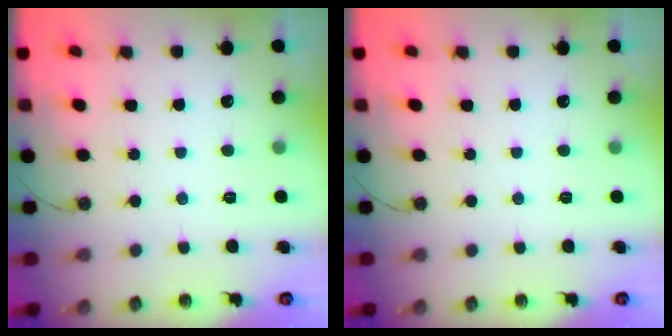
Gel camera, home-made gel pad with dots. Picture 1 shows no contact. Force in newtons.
{"total": 0.0}